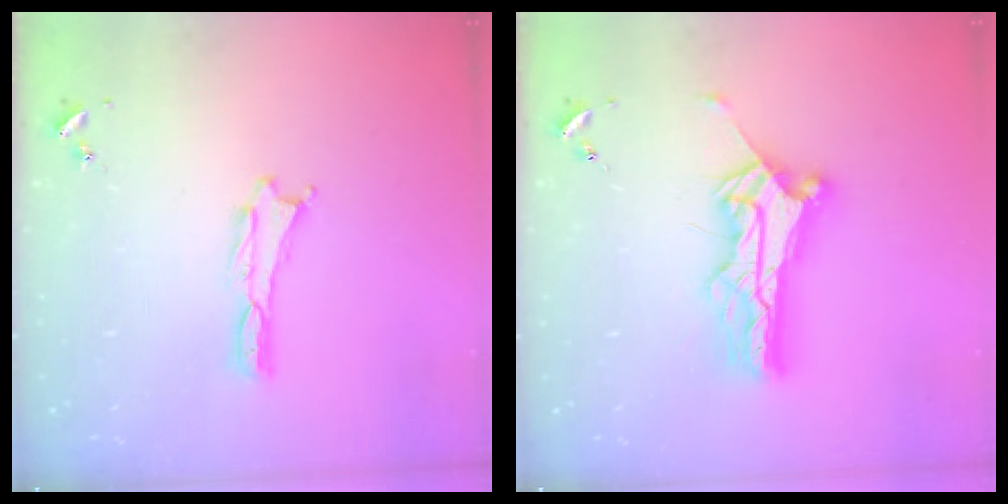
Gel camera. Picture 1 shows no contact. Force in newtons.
{"total": 10.8, "press": 10.8, "slide": 0.9}